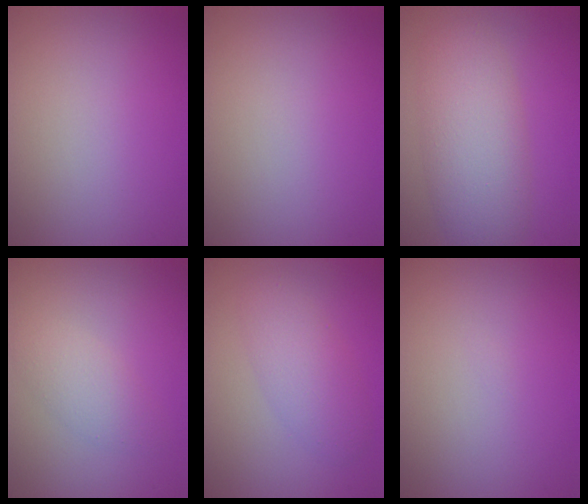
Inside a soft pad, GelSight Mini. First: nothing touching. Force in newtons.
{"total": 0.0}
{"total": 6.2, "press": 6.2, "slide": 0.4}
{"total": 2.2, "press": 2.2, "slide": 0.0}
{"total": 3.2, "press": 3.2, "slide": 0.1}
{"total": 0.0}